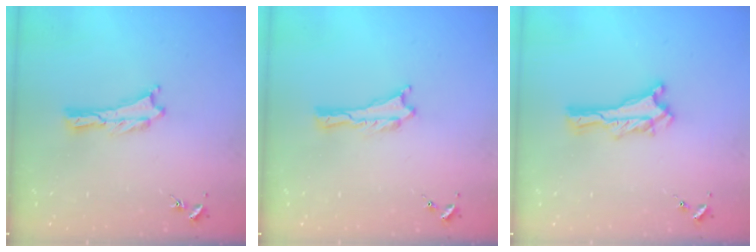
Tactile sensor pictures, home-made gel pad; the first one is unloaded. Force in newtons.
{"total": 0.0}
{"total": 0.0}